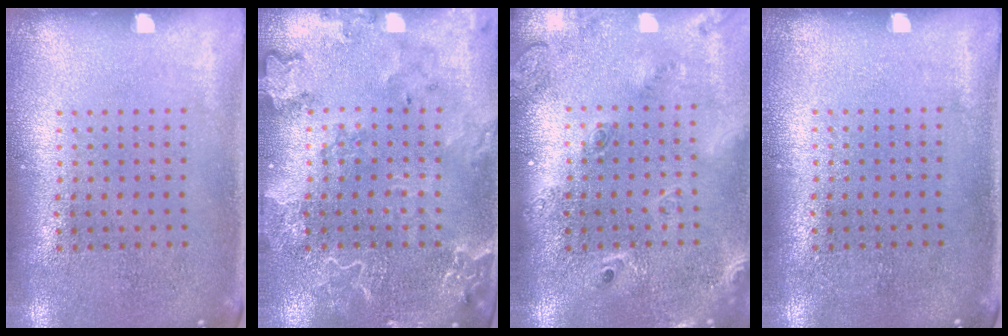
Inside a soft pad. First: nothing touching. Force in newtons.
{"total": 2.5, "press": 2.4, "slide": 0.8}
{"total": 2.3, "press": 1.7, "slide": 1.5}
{"total": 0.0}